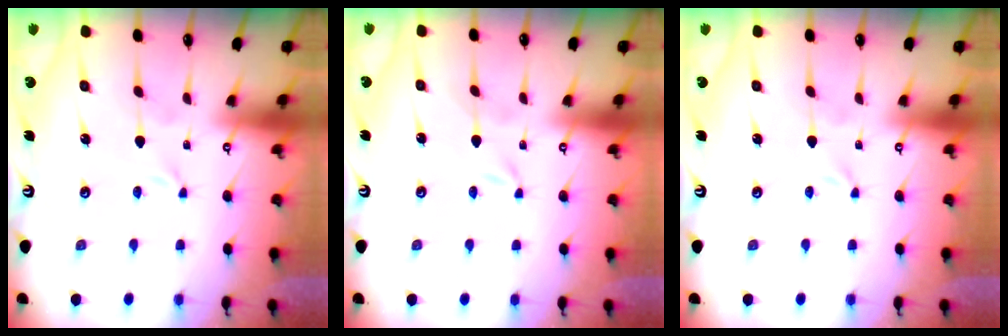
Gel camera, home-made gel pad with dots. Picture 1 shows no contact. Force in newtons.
{"total": 0.0}
{"total": 0.0}